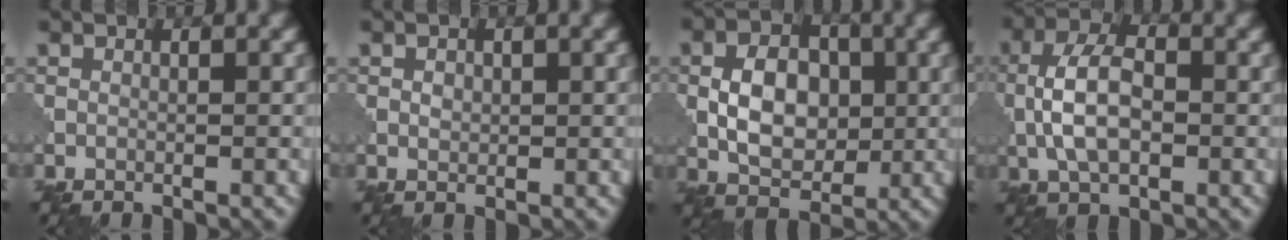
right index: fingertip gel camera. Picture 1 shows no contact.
{"total": 0.9, "force": [0.2, 0.8, 0.5], "torque": [-0.009, 0.000, 0.003]}
{"total": 5.8, "force": [-0.1, 3.9, 4.2], "torque": [-0.069, 0.001, -0.002]}
{"total": 5.7, "force": [-0.4, 3.1, 4.8], "torque": [-0.099, 0.007, -0.014]}